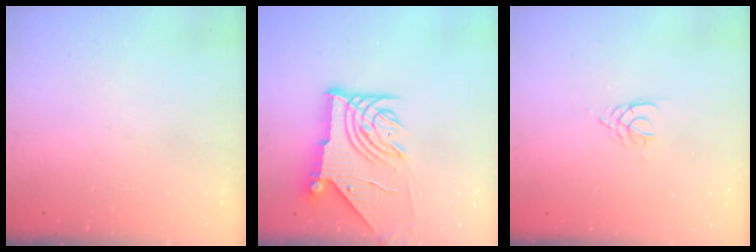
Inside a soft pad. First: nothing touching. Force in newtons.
{"total": 12.2, "press": 12.1, "slide": 1.3}
{"total": 2.4, "press": 2.3, "slide": 0.4}